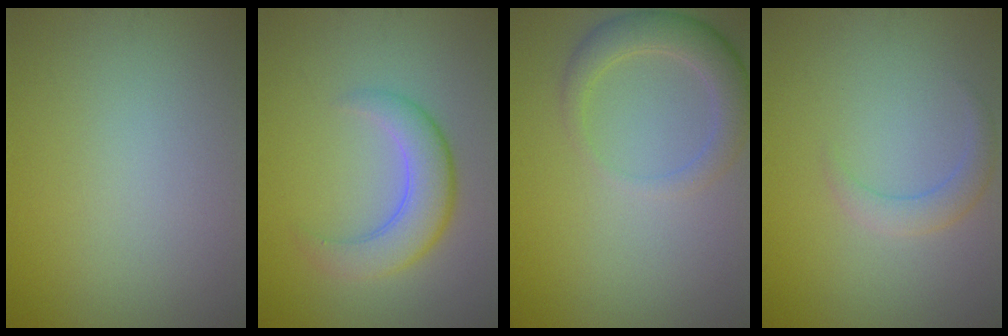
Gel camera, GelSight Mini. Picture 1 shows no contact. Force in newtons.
{"total": 4.3, "press": 4.3, "slide": 0.3}
{"total": 2.4, "press": 2.4, "slide": 0.4}
{"total": 1.7, "press": 1.7, "slide": 0.0}